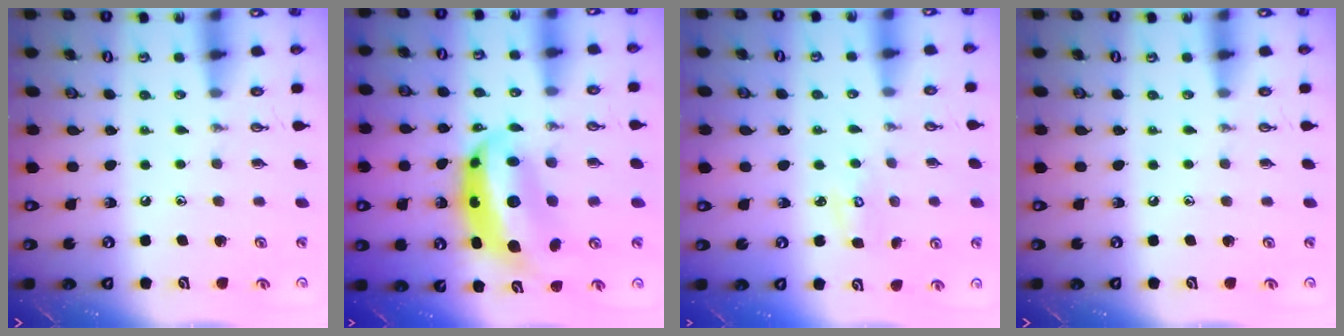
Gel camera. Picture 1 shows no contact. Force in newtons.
{"total": 10.9, "press": 10.9, "slide": 1.2}
{"total": 3.2, "press": 3.2, "slide": 0.2}
{"total": 0.0}